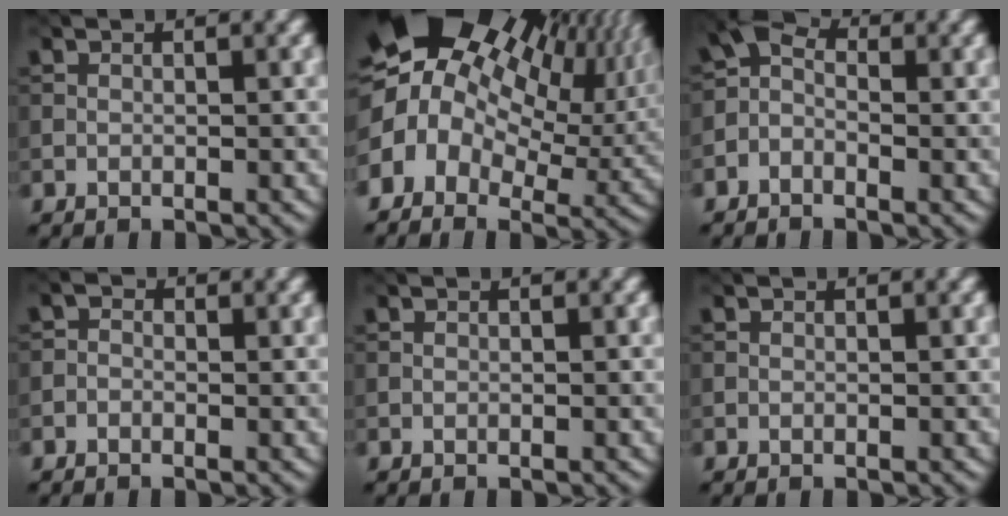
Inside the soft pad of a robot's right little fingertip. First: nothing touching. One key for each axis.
{"total": 19.9, "fx": 4.5, "fy": 14.0, "fz": 13.4, "tx": -0.238, "ty": 0.008, "tz": 0.082}
{"total": 2.5, "fx": -1.1, "fy": 1.8, "fz": 1.5, "tx": -0.031, "ty": 0.009, "tz": -0.036}
{"total": 1.0, "fx": -0.4, "fy": 0.9, "fz": 0.4, "tx": -0.005, "ty": -0.001, "tz": -0.018}
{"total": 0.0}
{"total": 0.0}